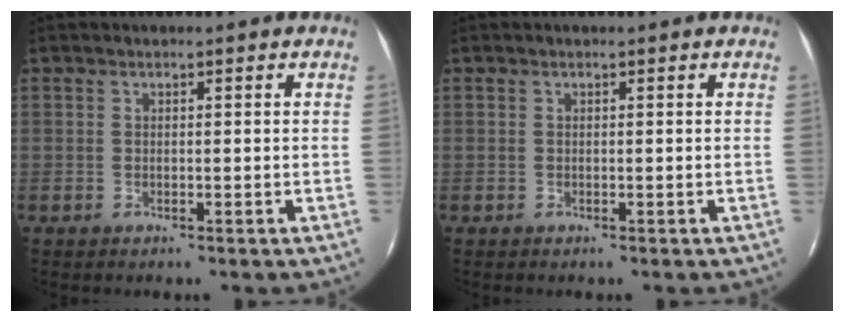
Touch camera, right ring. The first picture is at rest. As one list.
[{"total": 0.0}]